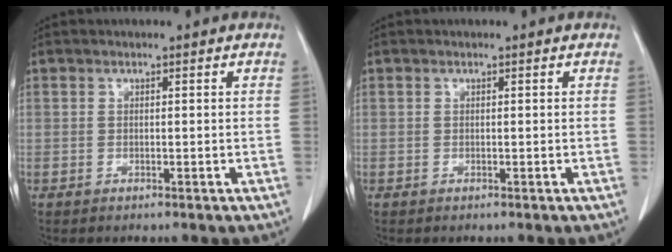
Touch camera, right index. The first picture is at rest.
{"total": 0.0}